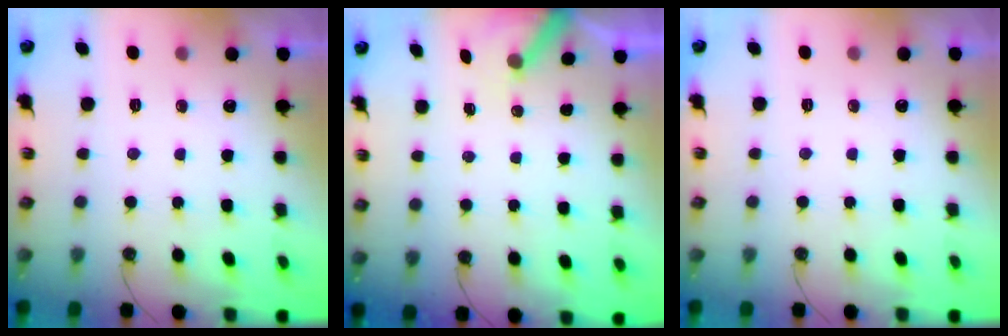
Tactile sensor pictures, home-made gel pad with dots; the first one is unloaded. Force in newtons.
{"total": 3.5, "press": 3.5, "slide": 0.3}
{"total": 0.0}